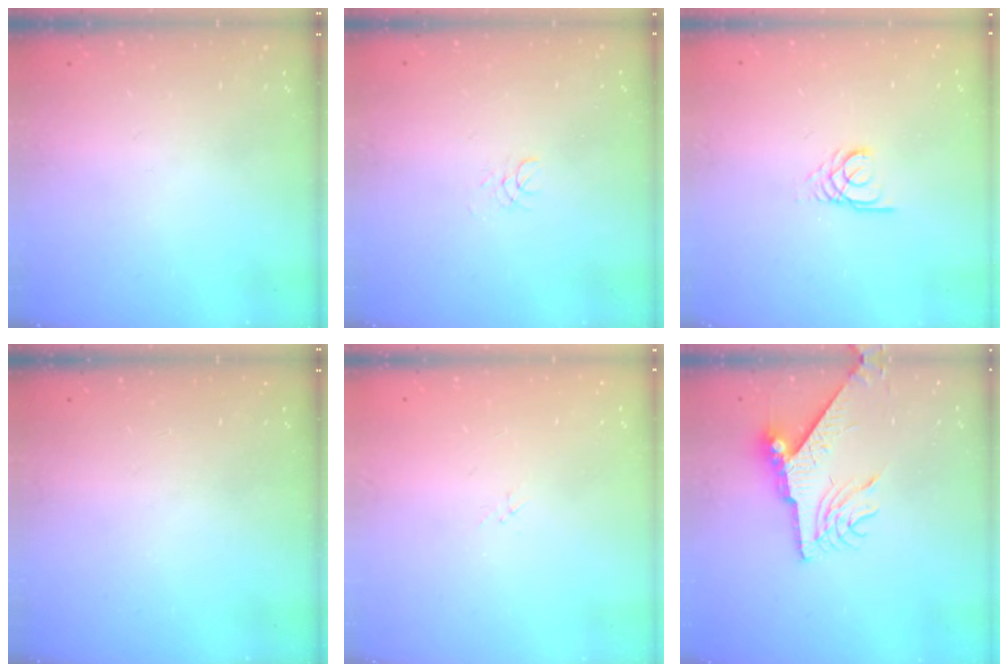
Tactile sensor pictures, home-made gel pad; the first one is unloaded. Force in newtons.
{"total": 1.7, "press": 1.7, "slide": 0.2}
{"total": 2.7, "press": 2.7, "slide": 0.3}
{"total": 0.0}
{"total": 1.7, "press": 1.6, "slide": 0.2}
{"total": 9.4, "press": 9.3, "slide": 0.8}